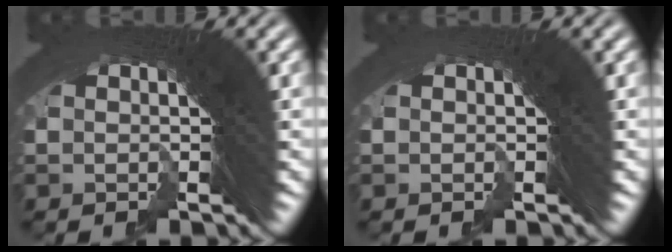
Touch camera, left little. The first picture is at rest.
{"total": 0.0}